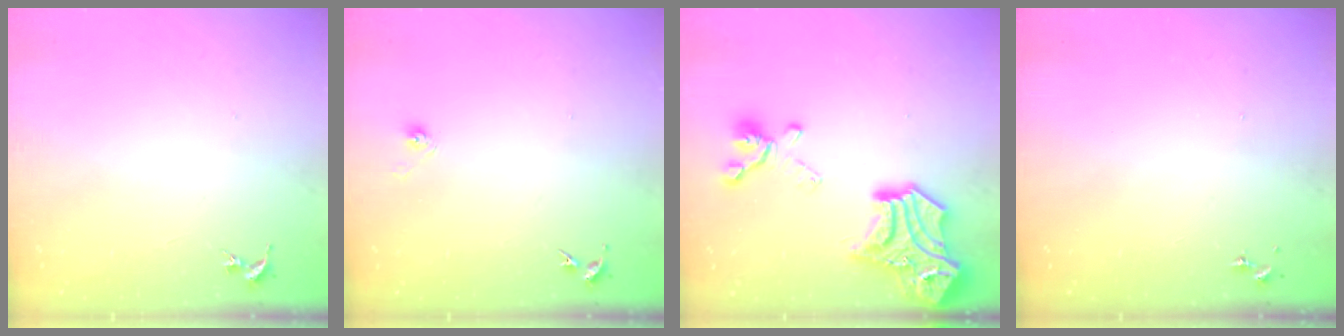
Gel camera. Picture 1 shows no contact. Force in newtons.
{"total": 3.0, "press": 2.6, "slide": 1.5}
{"total": 24.0, "press": 24.0, "slide": 1.3}
{"total": 0.0}